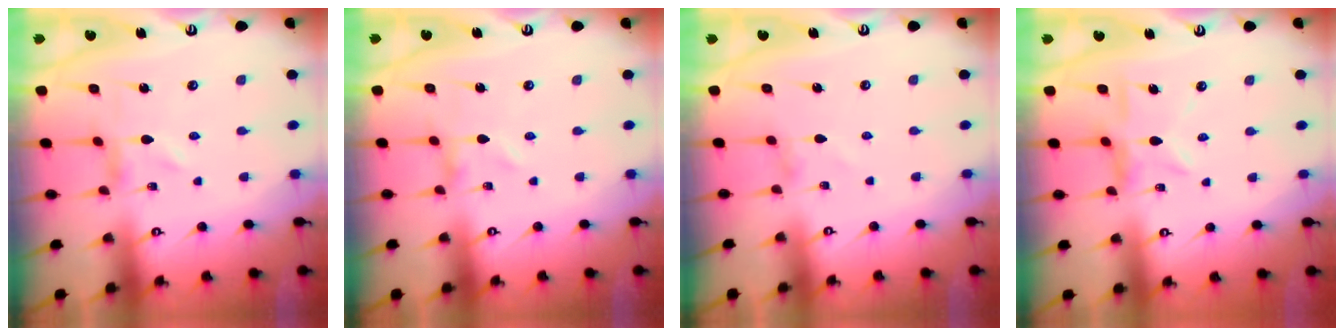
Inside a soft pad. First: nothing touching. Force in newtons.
{"total": 0.0}
{"total": 0.0}
{"total": 8.1, "press": 8.1, "slide": 0.8}